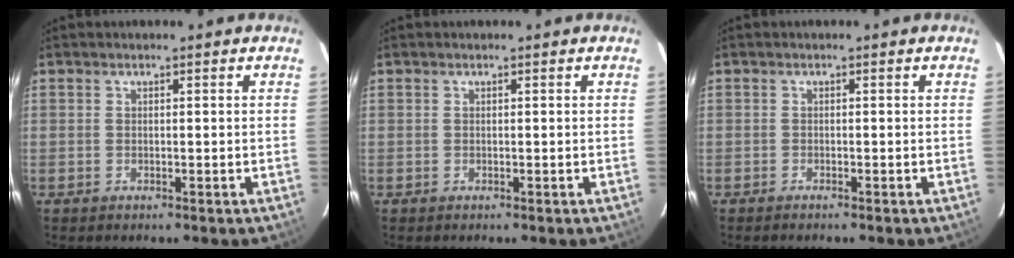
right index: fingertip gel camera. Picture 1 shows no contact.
{"total": 0.0}
{"total": 0.8, "force": [-0.7, 0.0, 0.3], "torque": [-0.007, -0.002, -0.014]}